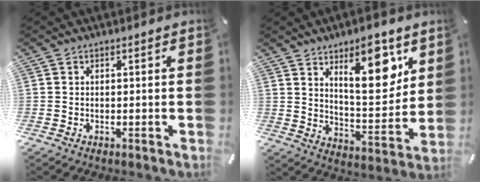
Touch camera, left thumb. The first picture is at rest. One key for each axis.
{"total": 14.4, "fx": 8.6, "fy": 5.8, "fz": 10.0, "tx": -0.123, "ty": -0.058, "tz": 0.140}